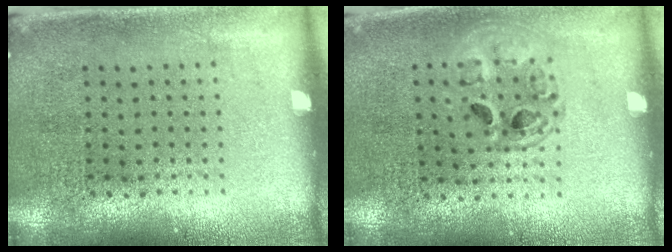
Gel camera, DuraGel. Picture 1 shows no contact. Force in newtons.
{"total": 1.3, "press": 1.3, "slide": 0.4}